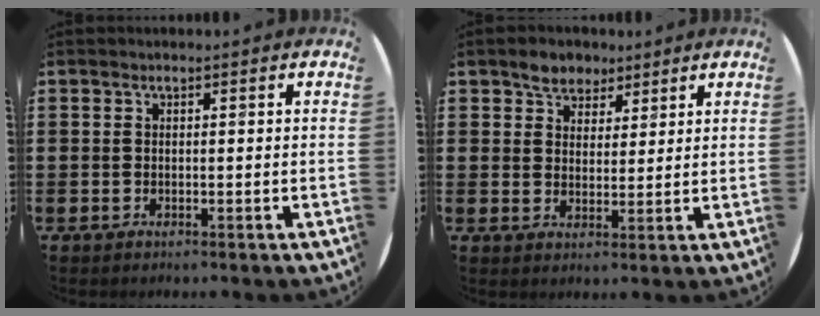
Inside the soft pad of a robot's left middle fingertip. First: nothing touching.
{"total": 3.8, "force": [3.0, 2.3, 0.0], "torque": [-0.012, 0.006, 0.058]}